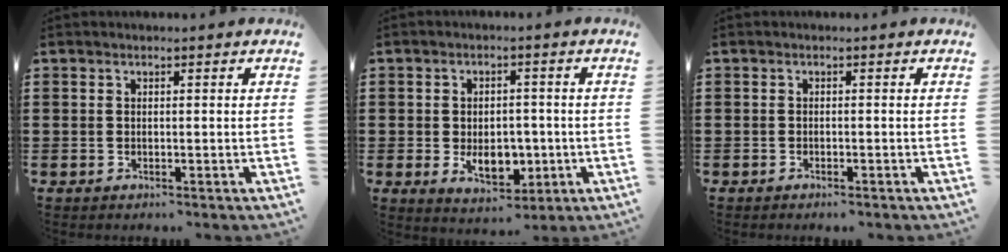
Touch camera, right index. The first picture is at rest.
{"total": 6.3, "force": [-1.3, 4.2, 4.5], "torque": [-0.074, -0.002, -0.023]}
{"total": 0.6, "force": [-0.6, 0.1, 0.2], "torque": [-0.006, -0.001, -0.012]}